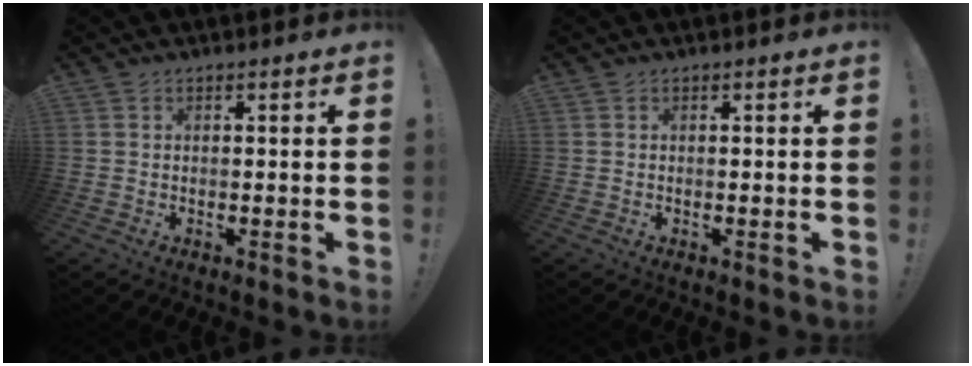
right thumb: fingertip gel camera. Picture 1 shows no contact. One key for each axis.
{"total": 0.0}